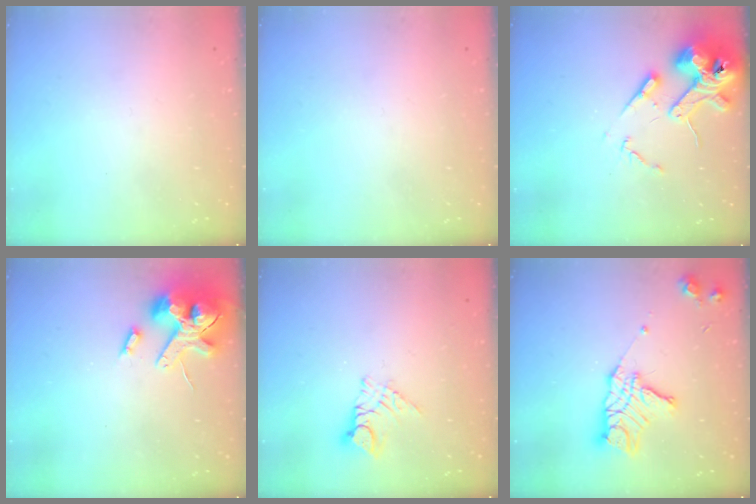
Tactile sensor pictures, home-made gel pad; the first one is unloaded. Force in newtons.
{"total": 0.0}
{"total": 13.7, "press": 13.5, "slide": 2.0}
{"total": 14.2, "press": 14.0, "slide": 2.2}
{"total": 8.5, "press": 8.5, "slide": 0.7}
{"total": 12.5, "press": 12.5, "slide": 1.0}